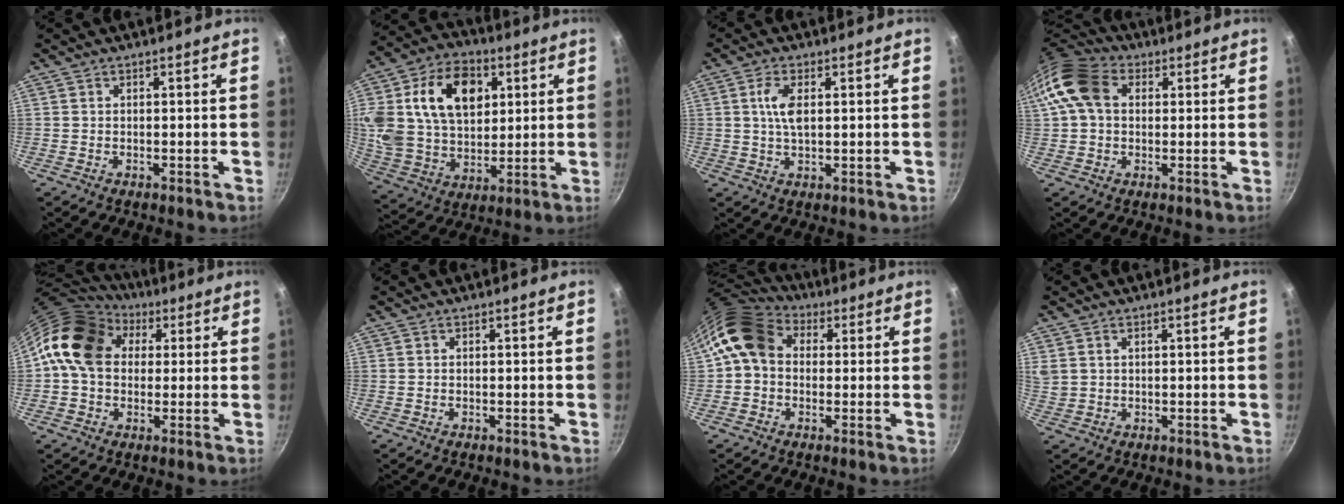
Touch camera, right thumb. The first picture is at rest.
{"total": 24.8, "force": [7.2, 17.2, 16.3], "torque": [-0.310, 0.011, 0.129]}
{"total": 5.2, "force": [1.1, 2.2, 4.6], "torque": [-0.092, 0.003, 0.021]}
{"total": 11.7, "force": [2.4, 8.6, 7.6], "torque": [-0.130, 0.022, 0.027]}
{"total": 16.1, "force": [3.9, 12.4, 9.5], "torque": [-0.138, 0.022, 0.052]}
{"total": 0.0}
{"total": 11.4, "force": [1.6, 9.1, 6.7], "torque": [-0.101, 0.019, 0.008]}
{"total": 3.7, "force": [1.9, 2.7, 1.8], "torque": [-0.029, 0.003, 0.044]}